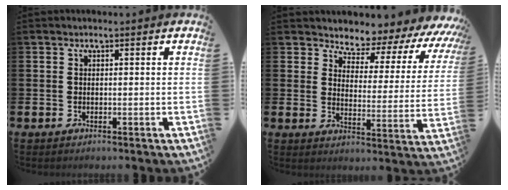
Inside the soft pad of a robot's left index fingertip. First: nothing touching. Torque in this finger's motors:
{"motor_torque": [0.86, -0.77, 0.25, 0.11]}